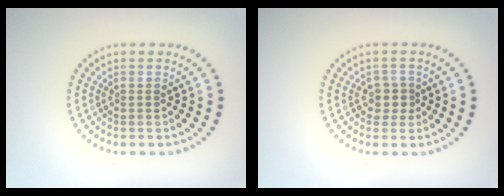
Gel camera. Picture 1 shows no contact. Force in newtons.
{"total": 1.8, "press": 1.6, "slide": 0.9}